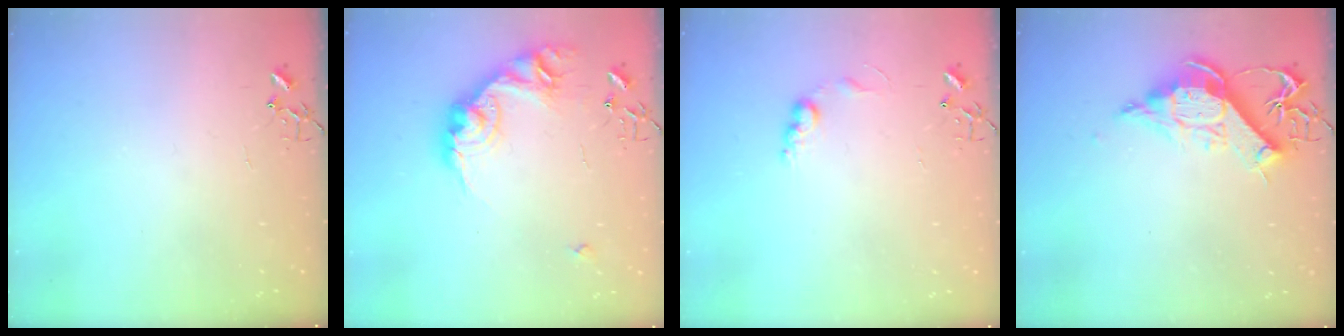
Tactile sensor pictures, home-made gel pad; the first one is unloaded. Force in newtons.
{"total": 17.4, "press": 17.4, "slide": 0.4}
{"total": 7.0, "press": 7.0, "slide": 0.2}
{"total": 12.4, "press": 12.3, "slide": 1.8}